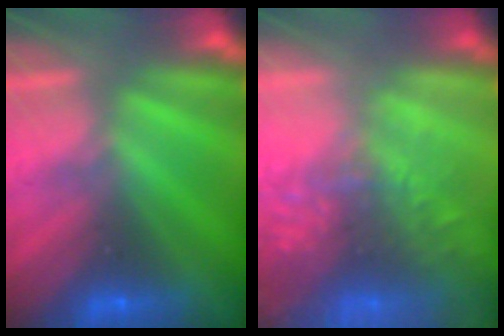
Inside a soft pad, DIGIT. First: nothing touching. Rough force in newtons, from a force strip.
{"total": 7.4}